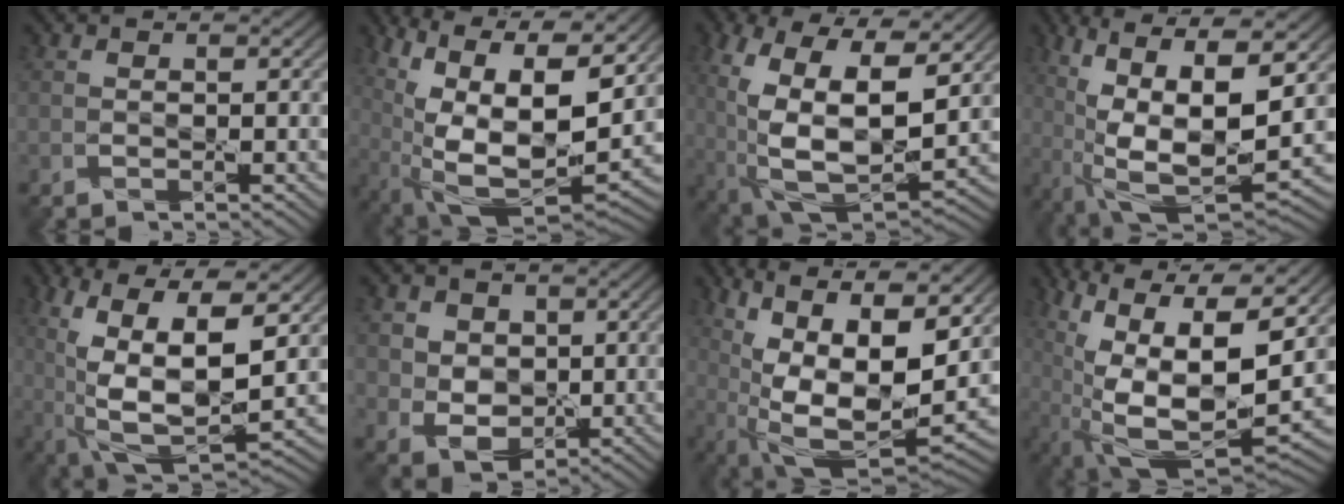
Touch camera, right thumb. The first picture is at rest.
{"total": 17.2, "force": [3.9, 8.2, 14.6], "torque": [-0.266, 0.003, 0.073]}
{"total": 16.7, "force": [2.3, 8.9, 13.9], "torque": [-0.272, -0.019, 0.049]}
{"total": 15.3, "force": [1.7, 5.9, 14.0], "torque": [-0.268, -0.004, 0.040]}
{"total": 15.0, "force": [1.9, 6.6, 13.3], "torque": [-0.260, -0.009, 0.039]}
{"total": 7.4, "force": [1.8, 6.3, 3.3], "torque": [-0.103, -0.002, 0.036]}
{"total": 16.1, "force": [3.4, 6.7, 14.2], "torque": [-0.259, -0.001, 0.067]}
{"total": 17.6, "force": [2.2, 8.4, 15.2], "torque": [-0.268, -0.015, 0.047]}